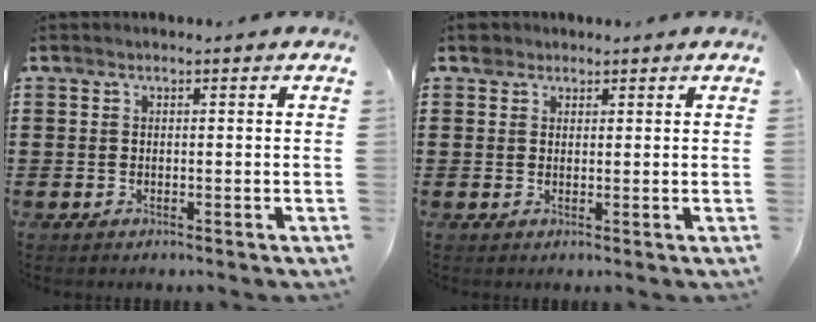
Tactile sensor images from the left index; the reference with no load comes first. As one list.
[{"total": 1.8, "force": [1.5, 1.0, 0.1], "torque": [-0.005, 0.005, 0.030]}]